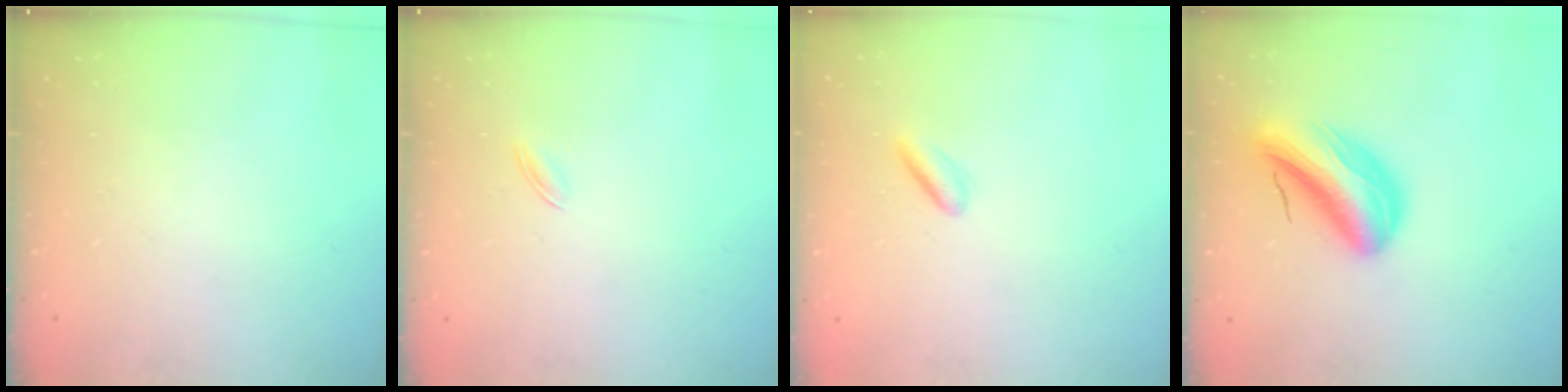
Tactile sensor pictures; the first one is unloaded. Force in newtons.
{"total": 1.6, "press": 1.5, "slide": 0.5}
{"total": 2.5, "press": 2.3, "slide": 1.0}
{"total": 13.0, "press": 12.5, "slide": 3.6}